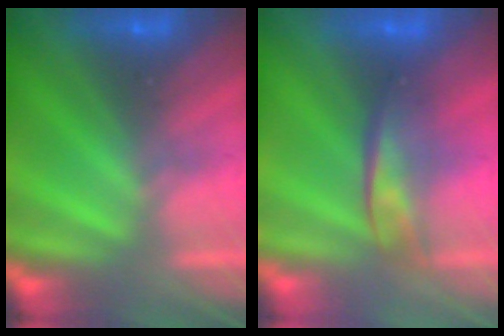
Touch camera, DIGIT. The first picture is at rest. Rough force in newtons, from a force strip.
{"total": 2.2}